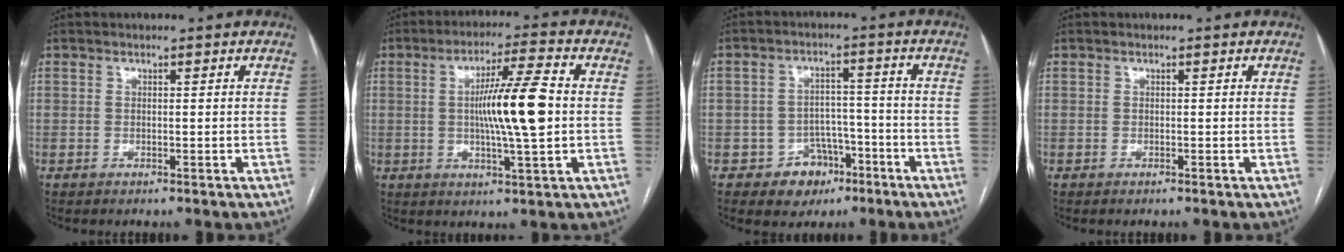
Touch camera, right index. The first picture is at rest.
{"total": 11.0, "force": [0.2, 0.3, 11.0], "torque": [-0.188, 0.003, 0.002]}
{"total": 6.2, "force": [-3.2, 5.2, 1.3], "torque": [-0.003, 0.019, -0.036]}
{"total": 0.0}